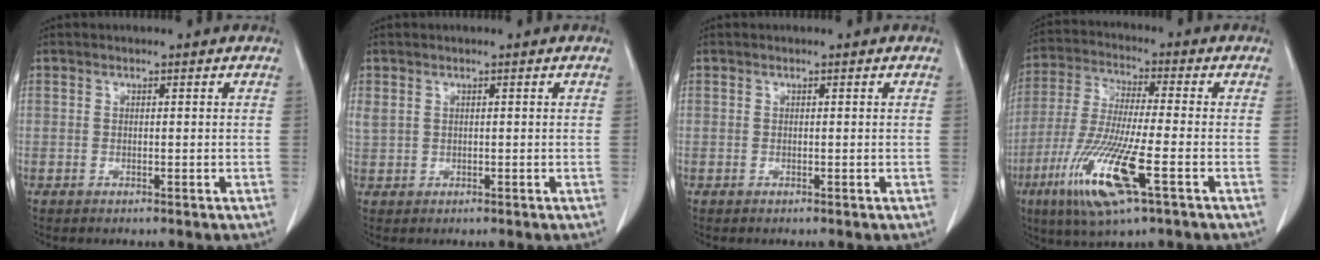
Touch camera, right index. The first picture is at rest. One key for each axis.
{"total": 1.4, "fx": 0.5, "fy": 1.1, "fz": 0.7, "tx": -0.024, "ty": 0.018, "tz": 0.015}
{"total": 0.0}
{"total": 14.0, "fx": -5.9, "fy": 1.1, "fz": 12.6, "tx": -0.267, "ty": -0.030, "tz": -0.112}